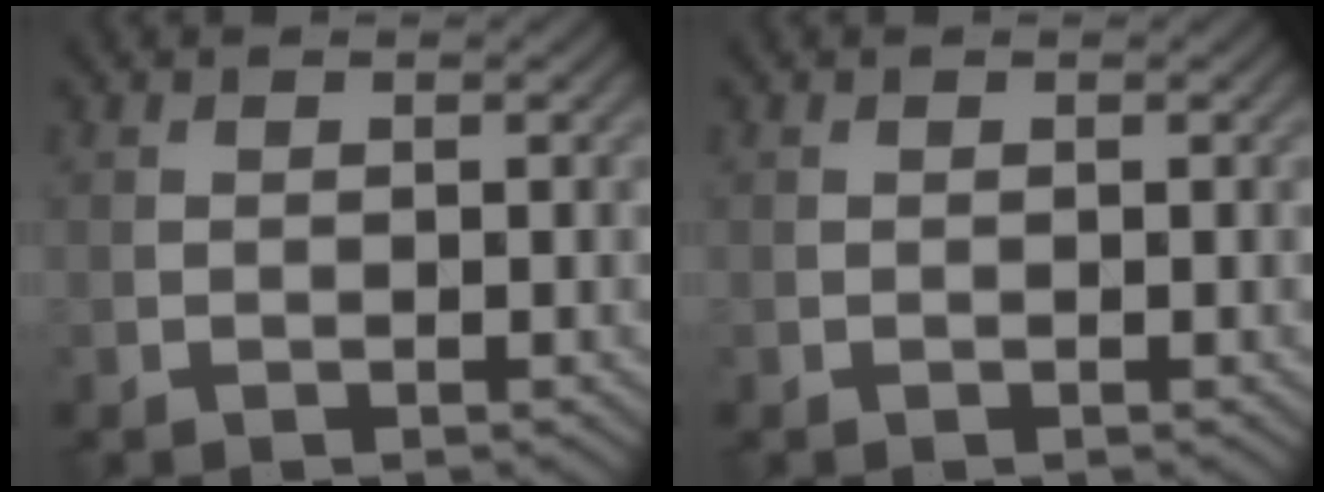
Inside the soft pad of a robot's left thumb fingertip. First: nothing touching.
{"total": 0.0}